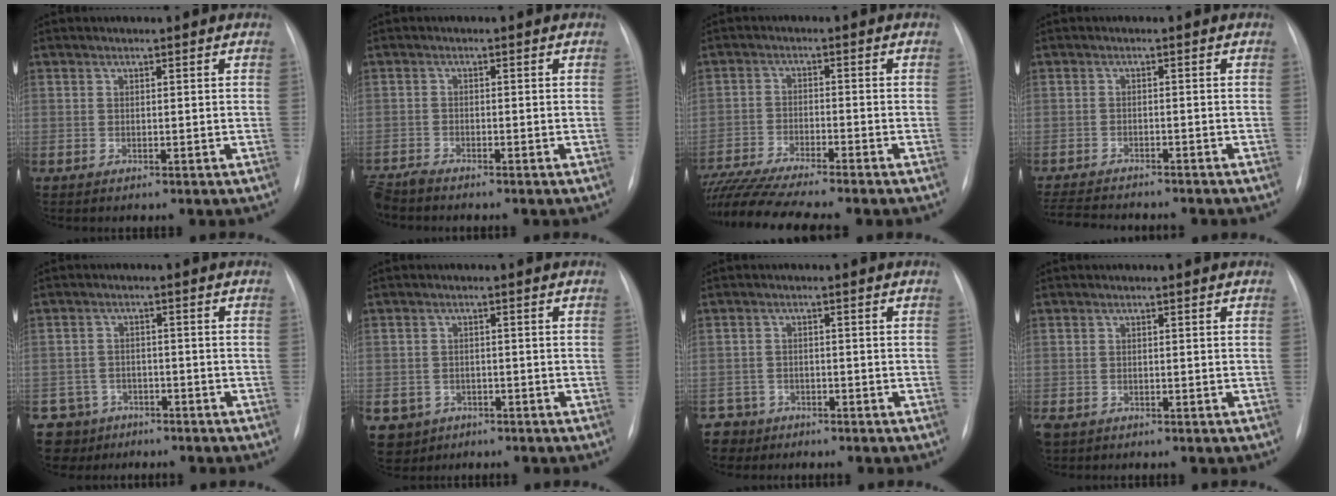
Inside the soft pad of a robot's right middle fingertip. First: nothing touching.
{"total": 3.5, "force": [-3.4, 0.3, 0.8], "torque": [-0.012, -0.014, -0.065]}
{"total": 13.7, "force": [-12.0, -0.4, 6.5], "torque": [-0.112, -0.023, -0.199]}
{"total": 10.7, "force": [-9.7, 2.1, 4.0], "torque": [-0.074, -0.010, -0.139]}
{"total": 6.2, "force": [-4.4, 4.4, -0.6], "torque": [0.015, 0.010, -0.071]}
{"total": 5.1, "force": [-2.7, 4.3, 0.5], "torque": [-0.010, 0.008, -0.038]}
{"total": 4.4, "force": [-3.2, 2.9, -0.8], "torque": [0.016, 0.006, -0.059]}
{"total": 3.3, "force": [-2.1, 2.3, 1.1], "torque": [-0.023, -0.003, -0.033]}